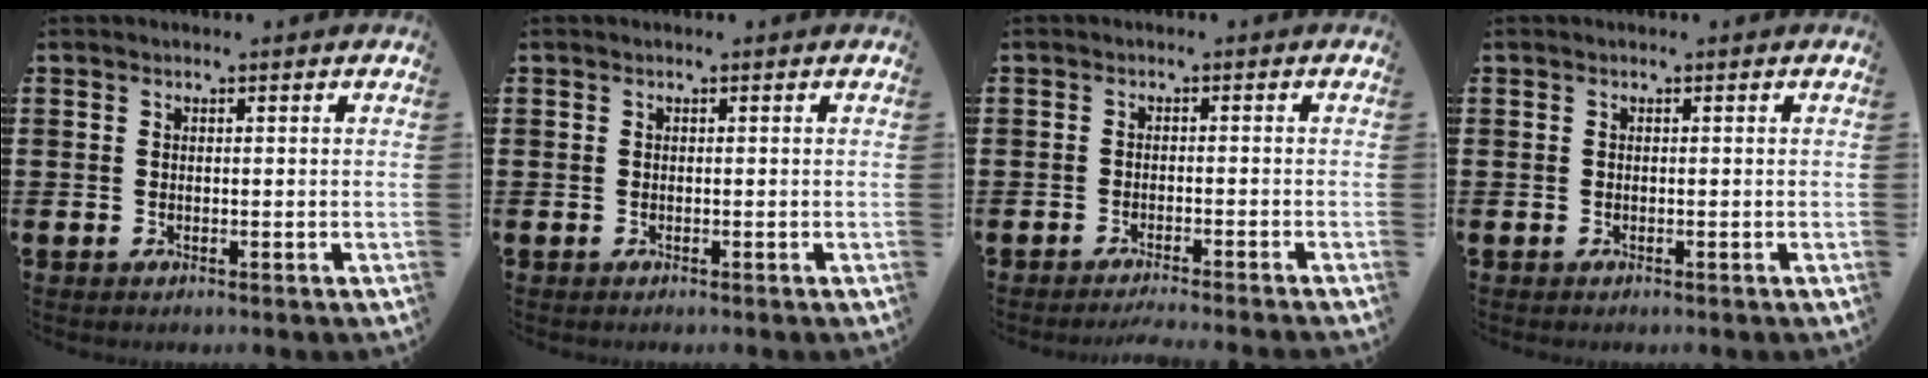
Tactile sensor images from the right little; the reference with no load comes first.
{"total": 0.0}
{"total": 1.6, "force": [-1.5, -0.3, 0.4], "torque": [-0.003, -0.001, -0.028]}
{"total": 0.0}